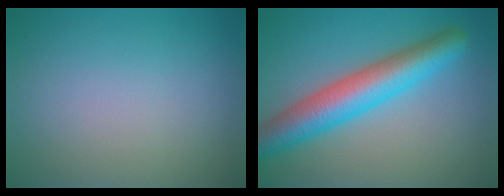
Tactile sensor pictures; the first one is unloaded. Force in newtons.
{"total": 7.0, "press": 7.0, "slide": 0.1}